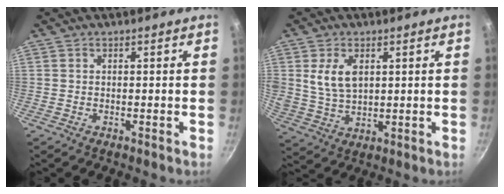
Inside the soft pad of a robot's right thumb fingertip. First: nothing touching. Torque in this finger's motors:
{"motor_torque": [-0.51, 1.71, 0.98, 0.84, 0.22]}